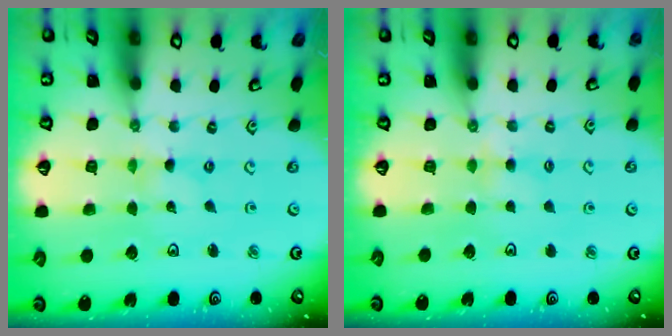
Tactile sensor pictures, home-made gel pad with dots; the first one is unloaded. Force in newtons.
{"total": 2.7, "press": 2.6, "slide": 0.5}